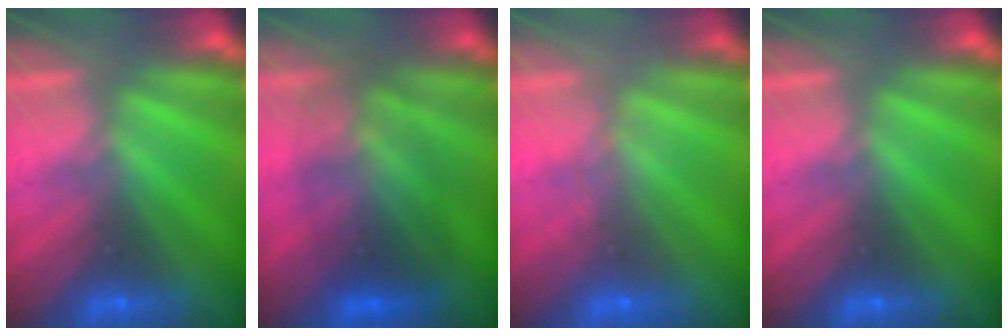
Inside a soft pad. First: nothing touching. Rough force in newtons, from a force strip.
{"total": 3.5}
{"total": 1.8}
{"total": 0.0}